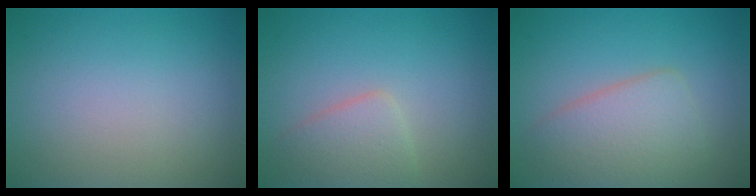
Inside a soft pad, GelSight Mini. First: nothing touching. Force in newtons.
{"total": 2.8, "press": 2.8, "slide": 0.1}
{"total": 4.6, "press": 4.6, "slide": 0.3}